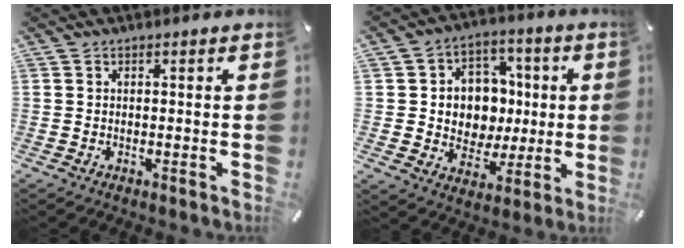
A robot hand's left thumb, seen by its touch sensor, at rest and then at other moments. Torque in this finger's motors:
{"motor_torque": [1.47, 1.44, 0.50, 0.41, 0.08]}